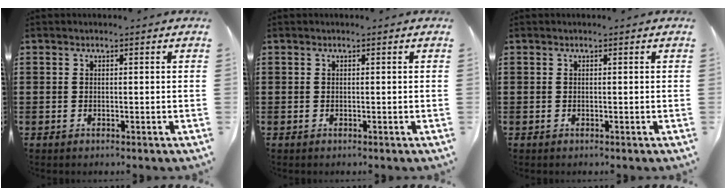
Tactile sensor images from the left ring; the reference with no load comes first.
{"total": 0.0}
{"total": 0.0}